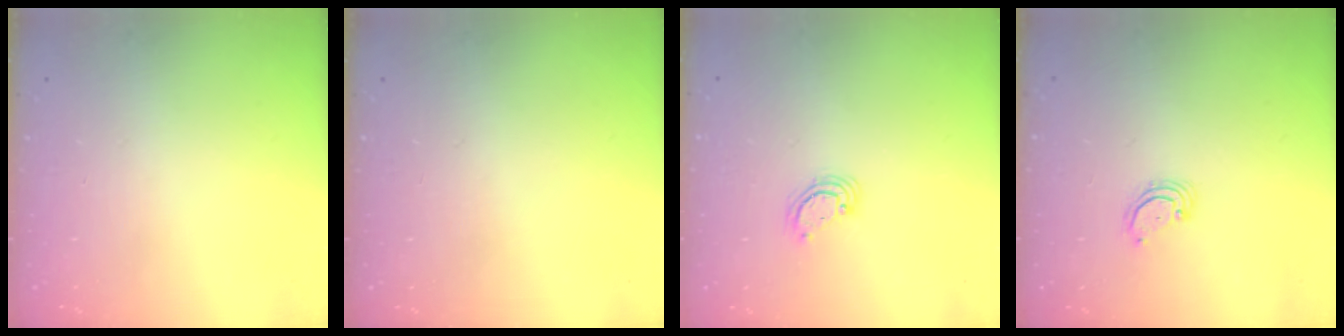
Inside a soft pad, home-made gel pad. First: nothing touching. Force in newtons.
{"total": 0.0}
{"total": 3.7, "press": 3.7, "slide": 0.4}
{"total": 2.8, "press": 2.8, "slide": 0.2}